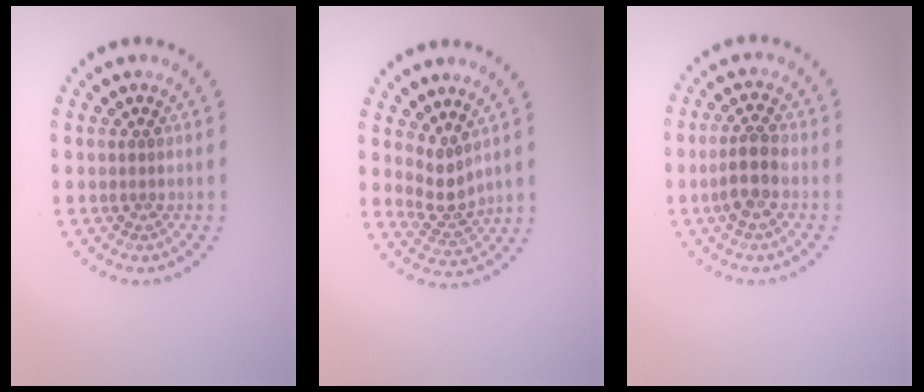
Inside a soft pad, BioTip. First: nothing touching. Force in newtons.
{"total": 2.4, "press": 1.6, "slide": 1.7}
{"total": 2.6, "press": 2.4, "slide": 1.1}